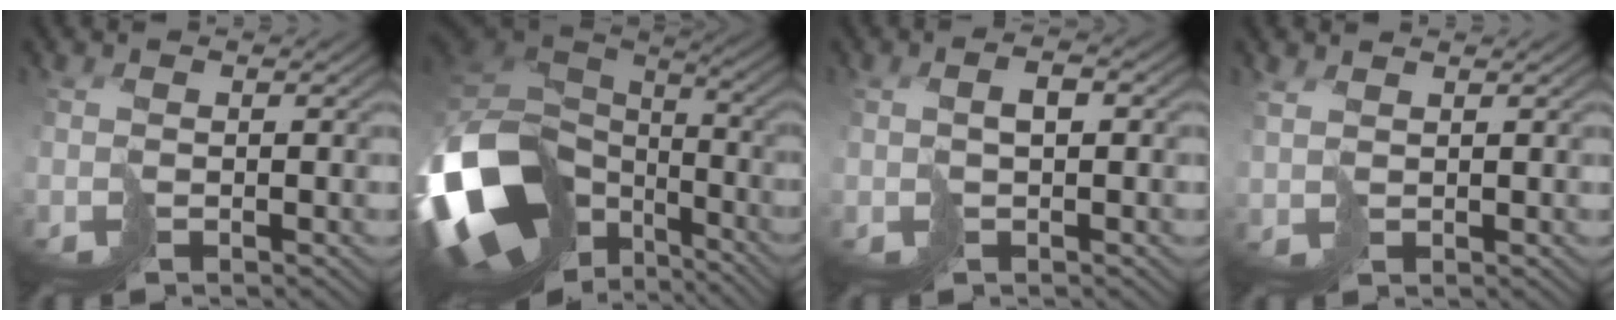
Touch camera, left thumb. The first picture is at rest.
{"total": 19.7, "force": [-7.4, 14.0, 11.7], "torque": [-0.329, -0.040, -0.104]}
{"total": 1.9, "force": [0.4, 0.7, 1.8], "torque": [-0.036, 0.006, 0.009]}
{"total": 1.9, "force": [1.8, 0.4, -0.2], "torque": [-0.004, 0.003, 0.045]}